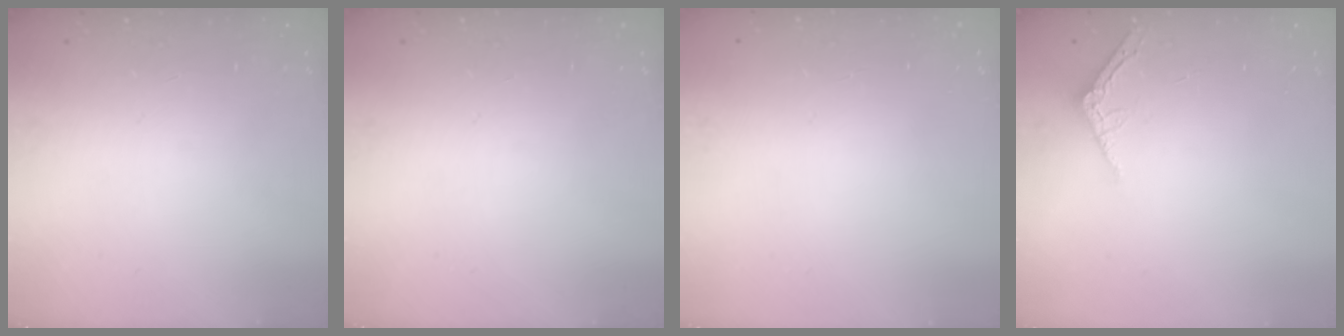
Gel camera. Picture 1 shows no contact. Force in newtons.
{"total": 0.0}
{"total": 0.0}
{"total": 3.0, "press": 3.0, "slide": 0.2}